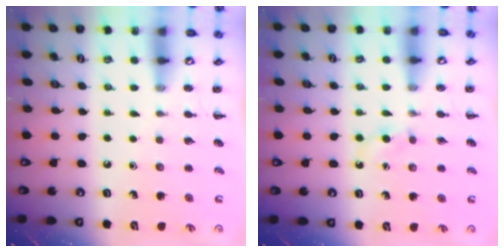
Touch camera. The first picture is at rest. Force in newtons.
{"total": 2.8, "press": 2.6, "slide": 1.1}